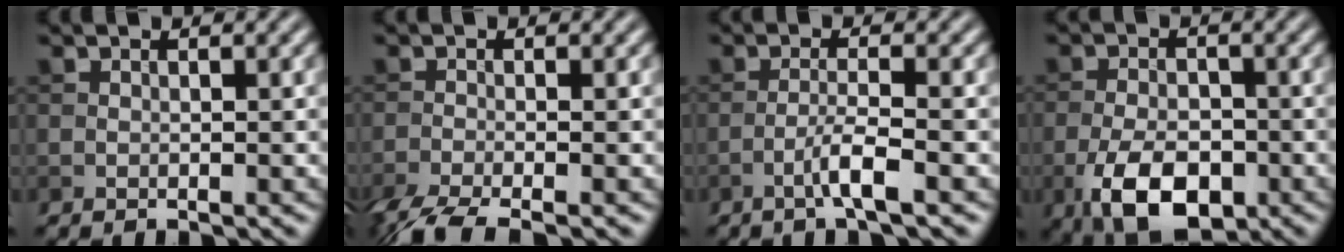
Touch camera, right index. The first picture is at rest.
{"total": 4.6, "force": [-3.4, 1.0, 2.8], "torque": [-0.051, -0.014, -0.073]}
{"total": 2.8, "force": [-1.4, 0.2, 2.5], "torque": [-0.047, 0.010, -0.034]}
{"total": 7.4, "force": [-3.1, 4.1, 5.3], "torque": [-0.109, -0.016, -0.057]}